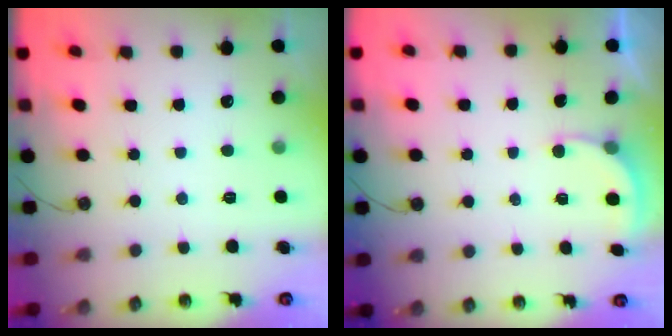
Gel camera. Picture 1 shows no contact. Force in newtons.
{"total": 2.6, "press": 2.6, "slide": 0.2}